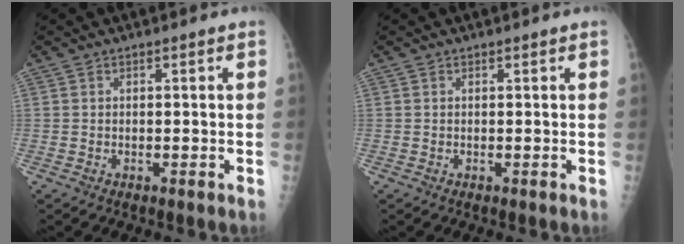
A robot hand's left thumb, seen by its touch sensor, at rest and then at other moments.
{"total": 0.0}